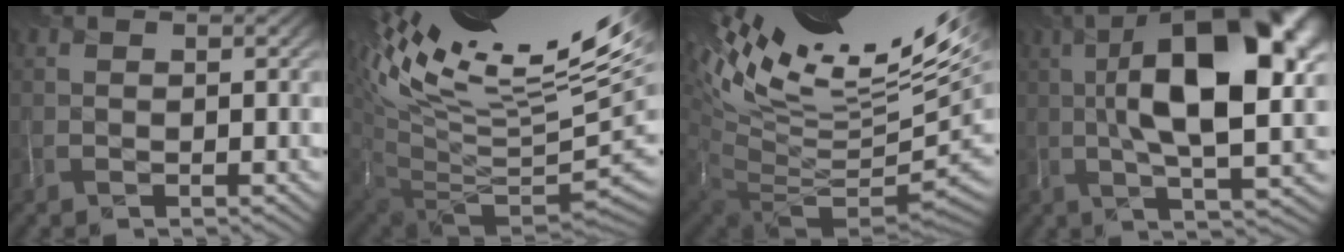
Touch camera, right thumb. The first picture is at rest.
{"total": 17.8, "force": [9.3, 6.0, 14.0], "torque": [-0.186, 0.027, 0.181]}
{"total": 17.7, "force": [7.1, 5.8, 15.2], "torque": [-0.205, 0.015, 0.155]}
{"total": 17.3, "force": [2.5, 6.7, 15.8], "torque": [-0.237, 0.023, 0.033]}